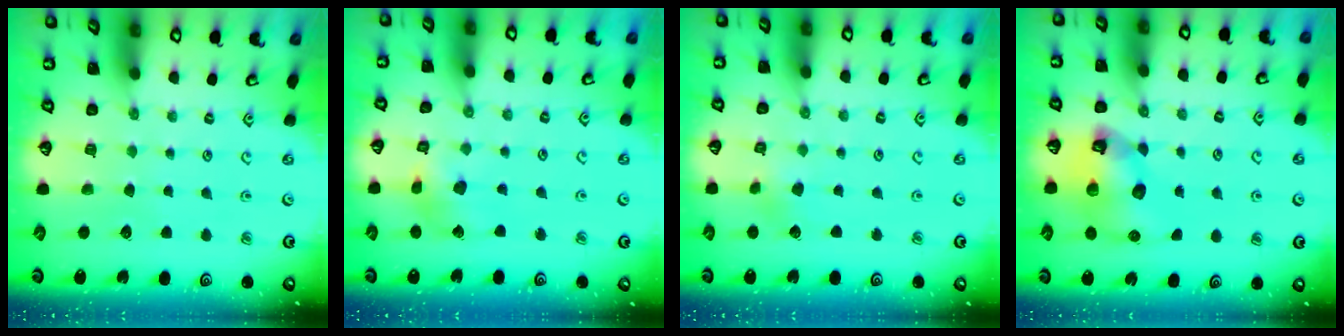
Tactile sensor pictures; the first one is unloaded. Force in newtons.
{"total": 8.3, "press": 8.2, "slide": 1.0}
{"total": 2.5, "press": 2.5, "slide": 0.4}
{"total": 11.2, "press": 11.1, "slide": 1.7}